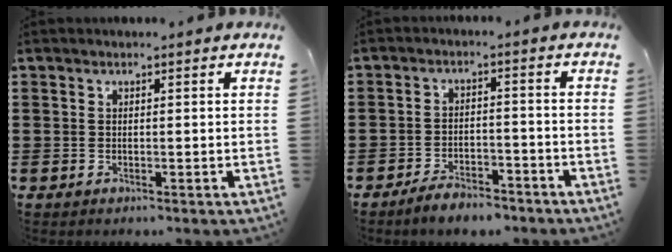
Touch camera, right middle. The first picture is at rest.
{"total": 4.2, "force": [-4.0, 0.9, 1.2], "torque": [-0.027, 0.005, -0.081]}